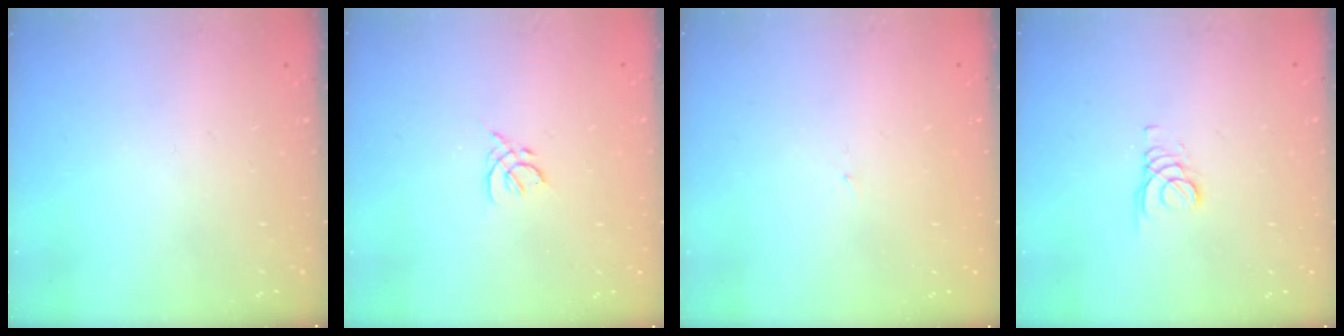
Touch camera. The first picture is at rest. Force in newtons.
{"total": 2.0, "press": 1.9, "slide": 0.6}
{"total": 0.8, "press": 0.8, "slide": 0.1}
{"total": 1.6, "press": 1.6, "slide": 0.2}